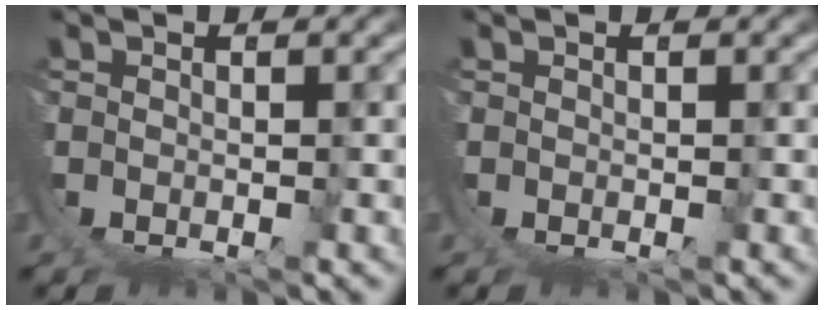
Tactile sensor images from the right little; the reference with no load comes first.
{"total": 0.0}